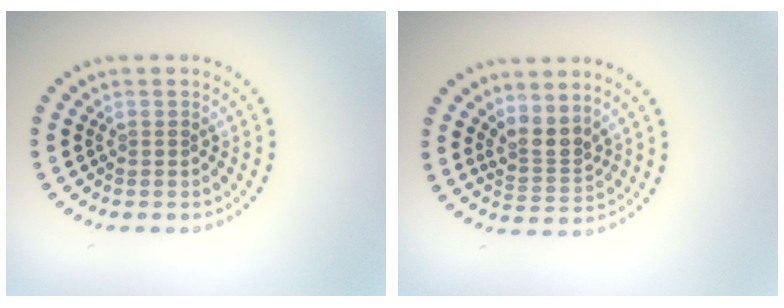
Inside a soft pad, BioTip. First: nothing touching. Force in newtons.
{"total": 2.6, "press": 1.9, "slide": 1.8}